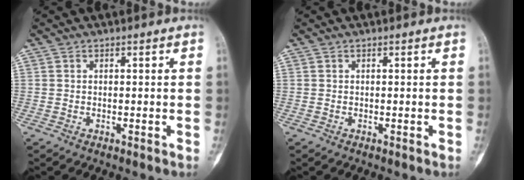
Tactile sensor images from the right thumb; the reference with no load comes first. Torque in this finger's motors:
{"motor_torque": [0.00, 0.00, 0.02, -0.02, 0.01]}